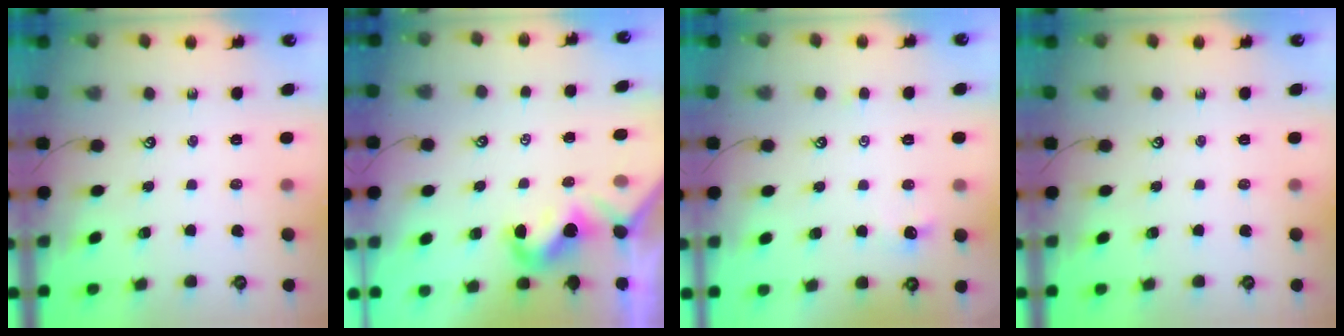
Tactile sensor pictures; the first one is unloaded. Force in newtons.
{"total": 2.0, "press": 1.9, "slide": 0.6}
{"total": 0.9, "press": 0.9, "slide": 0.2}
{"total": 0.0}